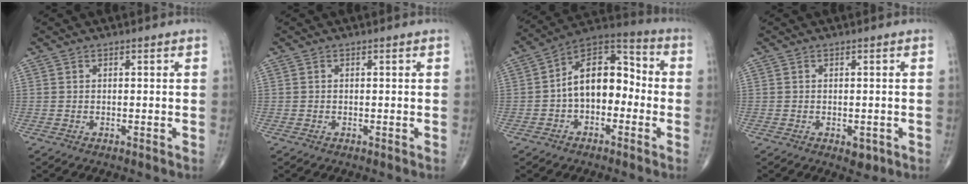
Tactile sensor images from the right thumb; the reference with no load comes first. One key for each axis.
{"total": 0.0}
{"total": 13.4, "fx": -1.5, "fy": 8.5, "fz": 10.3, "tx": -0.129, "ty": 0.048, "tz": -0.042}
{"total": 2.6, "fx": -1.0, "fy": 1.5, "fz": 1.9, "tx": -0.015, "ty": 0.000, "tz": -0.007}